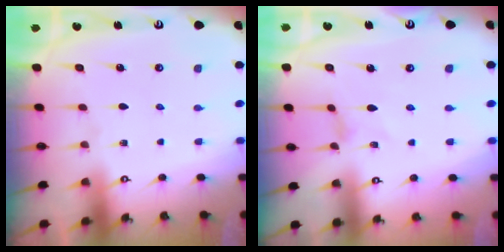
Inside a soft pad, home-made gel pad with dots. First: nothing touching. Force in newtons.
{"total": 0.0}